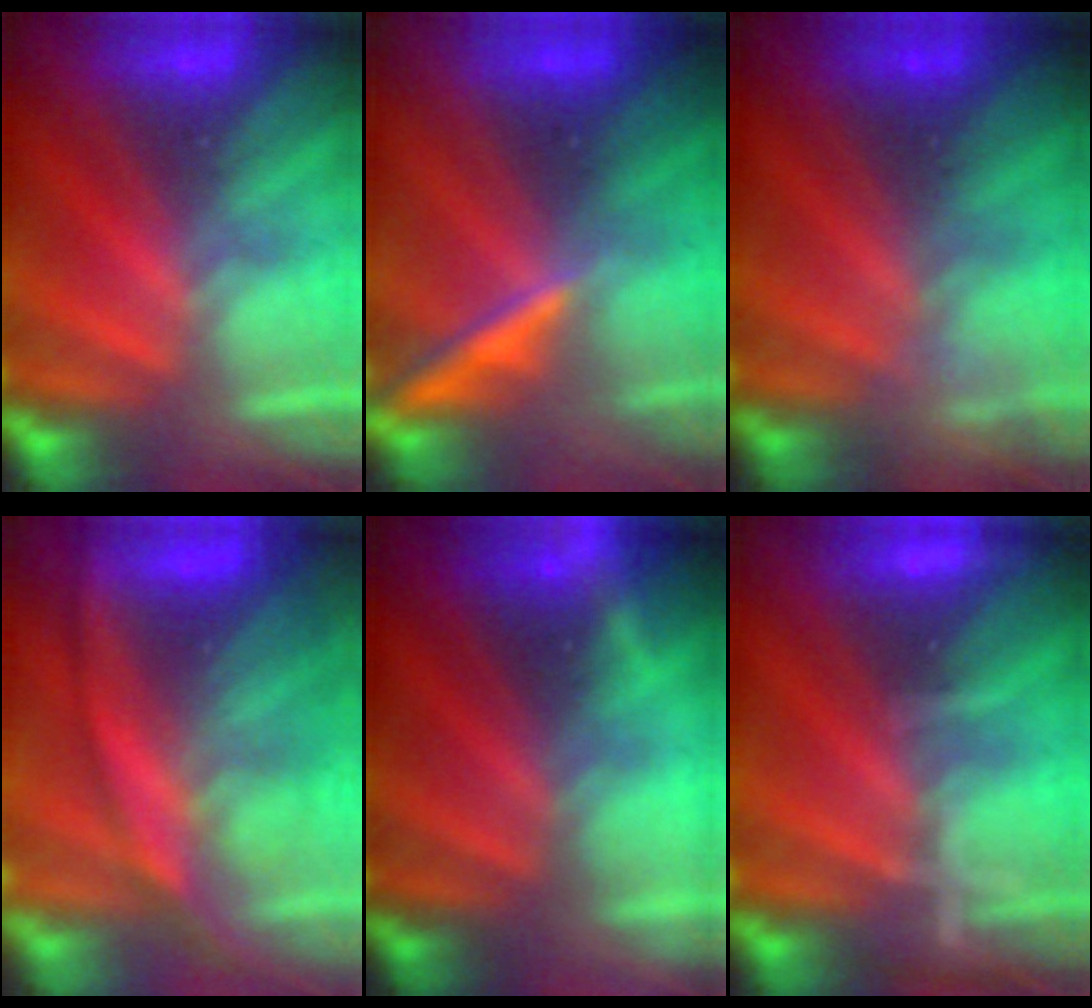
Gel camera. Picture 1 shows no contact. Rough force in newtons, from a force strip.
{"total": 1.6}
{"total": 2.3}
{"total": 7.5}
{"total": 3.0}
{"total": 9.1}